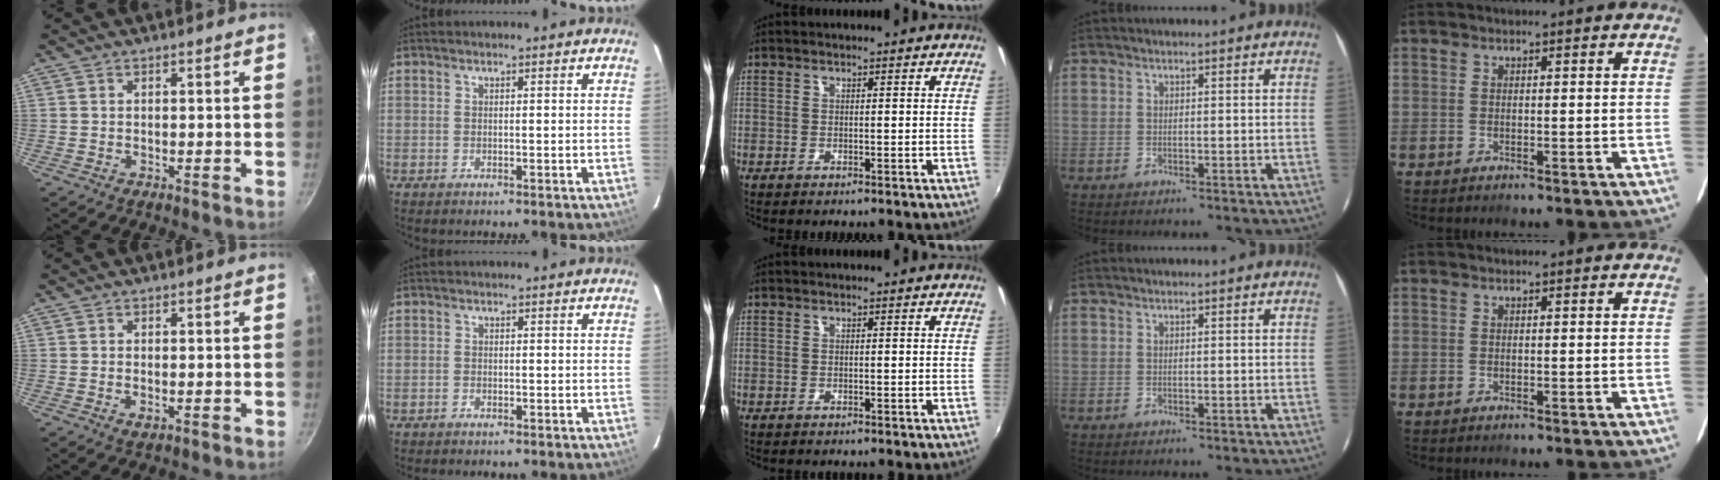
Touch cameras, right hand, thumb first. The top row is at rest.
{"thumb": {"total": 1.6, "force": [-0.3, 0.9, 1.3], "torque": [-0.022, -0.003, -0.004]}, "index": {"total": 0.8, "force": [-0.7, 0.4, 0.2], "torque": [-0.006, 0.001, -0.013]}}